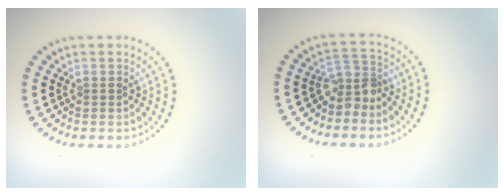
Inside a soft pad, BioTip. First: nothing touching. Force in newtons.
{"total": 2.7, "press": 1.9, "slide": 1.9}